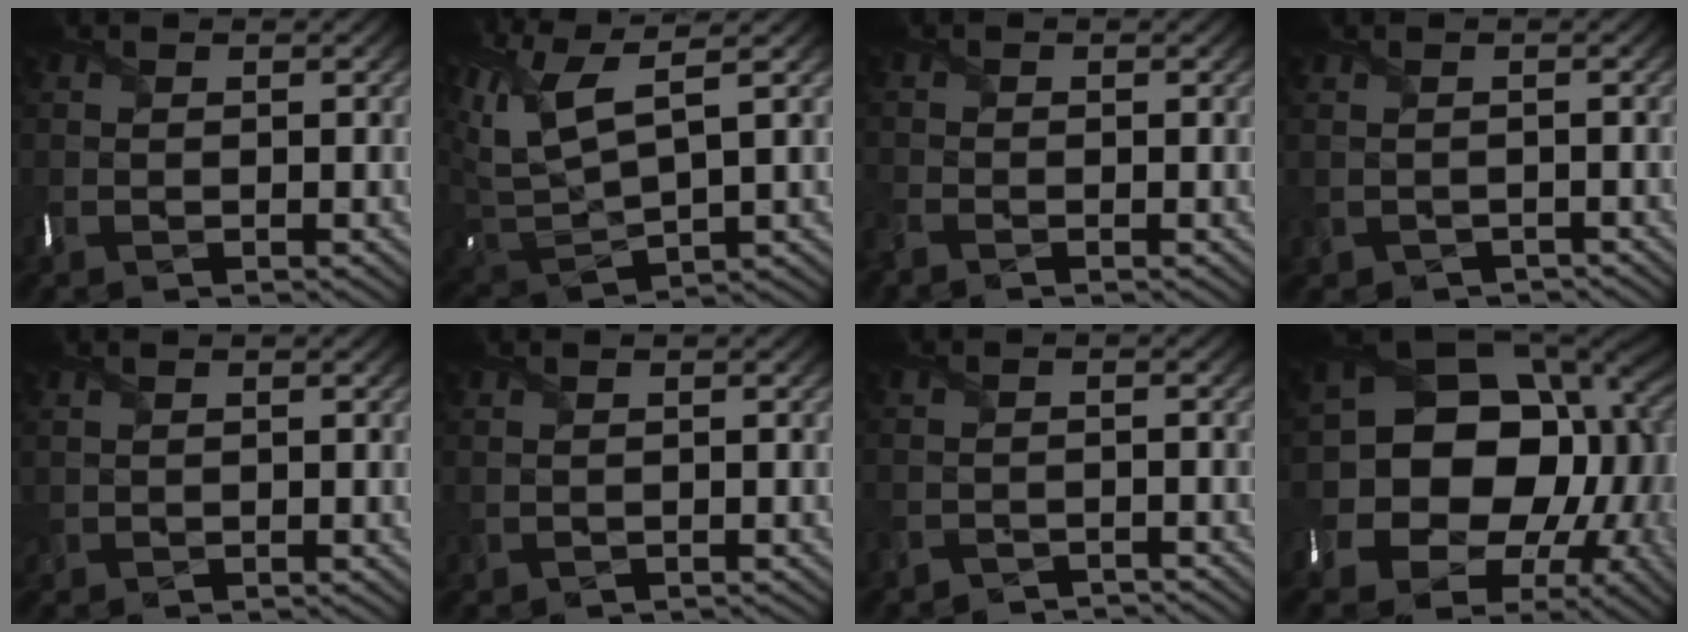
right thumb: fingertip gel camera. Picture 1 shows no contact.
{"total": 11.2, "force": [4.8, 3.9, 9.3], "torque": [-0.242, 0.008, 0.095]}
{"total": 2.1, "force": [-1.9, 0.5, 0.8], "torque": [-0.027, -0.017, -0.046]}
{"total": 1.7, "force": [-1.1, 1.0, 0.9], "torque": [-0.026, -0.012, -0.014]}
{"total": 0.8, "force": [0.5, 0.3, 0.5], "torque": [-0.021, 0.003, 0.013]}
{"total": 0.5, "force": [0.2, 0.2, 0.4], "torque": [-0.015, 0.002, 0.004]}
{"total": 2.7, "force": [-2.6, 0.5, 0.6], "torque": [-0.013, -0.009, -0.049]}
{"total": 20.1, "force": [-2.5, 16.8, 10.7], "torque": [-0.189, -0.049, -0.038]}